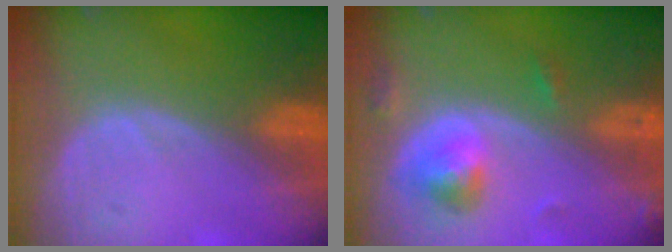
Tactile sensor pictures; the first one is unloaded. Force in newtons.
{"total": 5.0, "press": 4.9, "slide": 1.0}